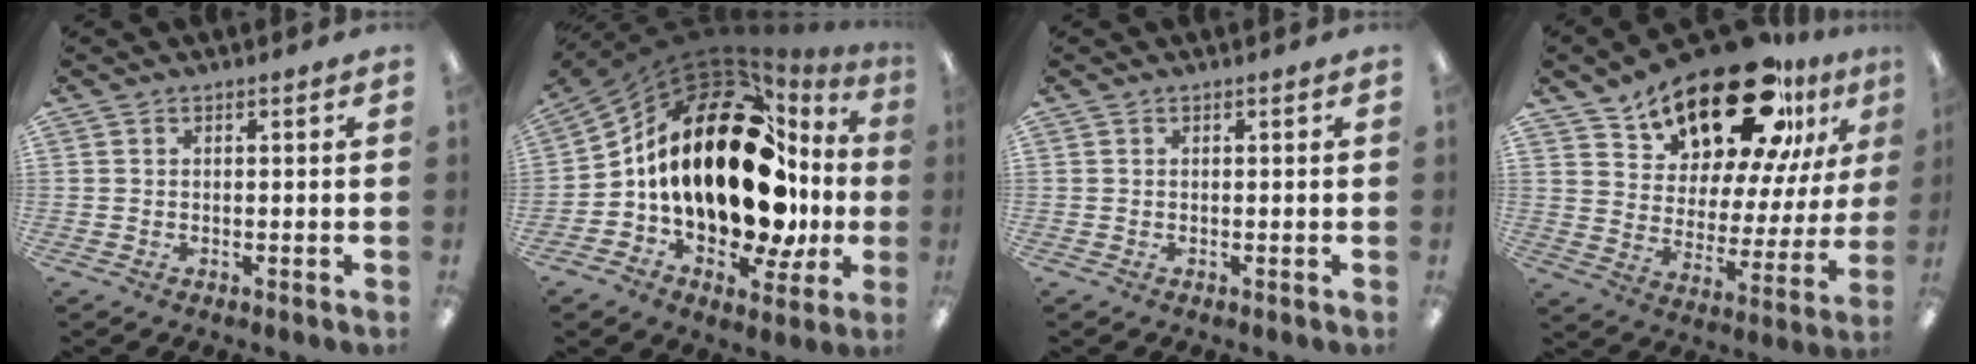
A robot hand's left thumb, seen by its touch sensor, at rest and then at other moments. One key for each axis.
{"total": 27.5, "fx": 3.9, "fy": 14.0, "fz": 23.4, "tx": -0.454, "ty": -0.025, "tz": 0.064}
{"total": 0.0}
{"total": 23.2, "fx": 18.6, "fy": 8.5, "fz": 10.9, "tx": -0.171, "ty": -0.129, "tz": 0.317}